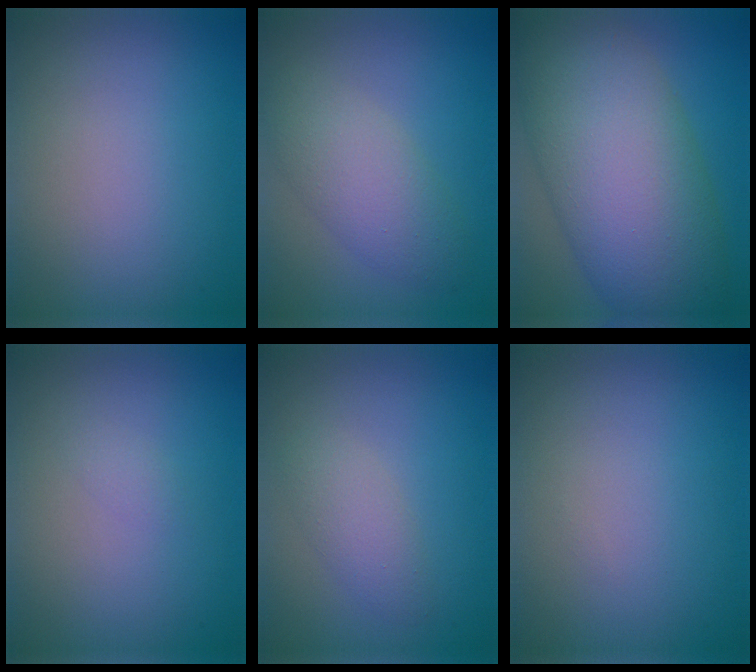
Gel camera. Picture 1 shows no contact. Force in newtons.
{"total": 4.3, "press": 4.3, "slide": 0.2}
{"total": 13.0, "press": 13.0, "slide": 0.2}
{"total": 0.7, "press": 0.7, "slide": 0.1}
{"total": 2.3, "press": 2.3, "slide": 0.1}
{"total": 0.0}